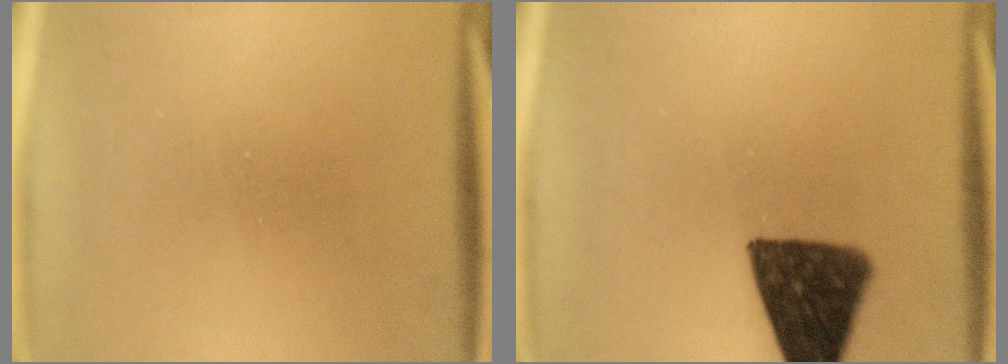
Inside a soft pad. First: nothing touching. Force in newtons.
{"total": 12.5}